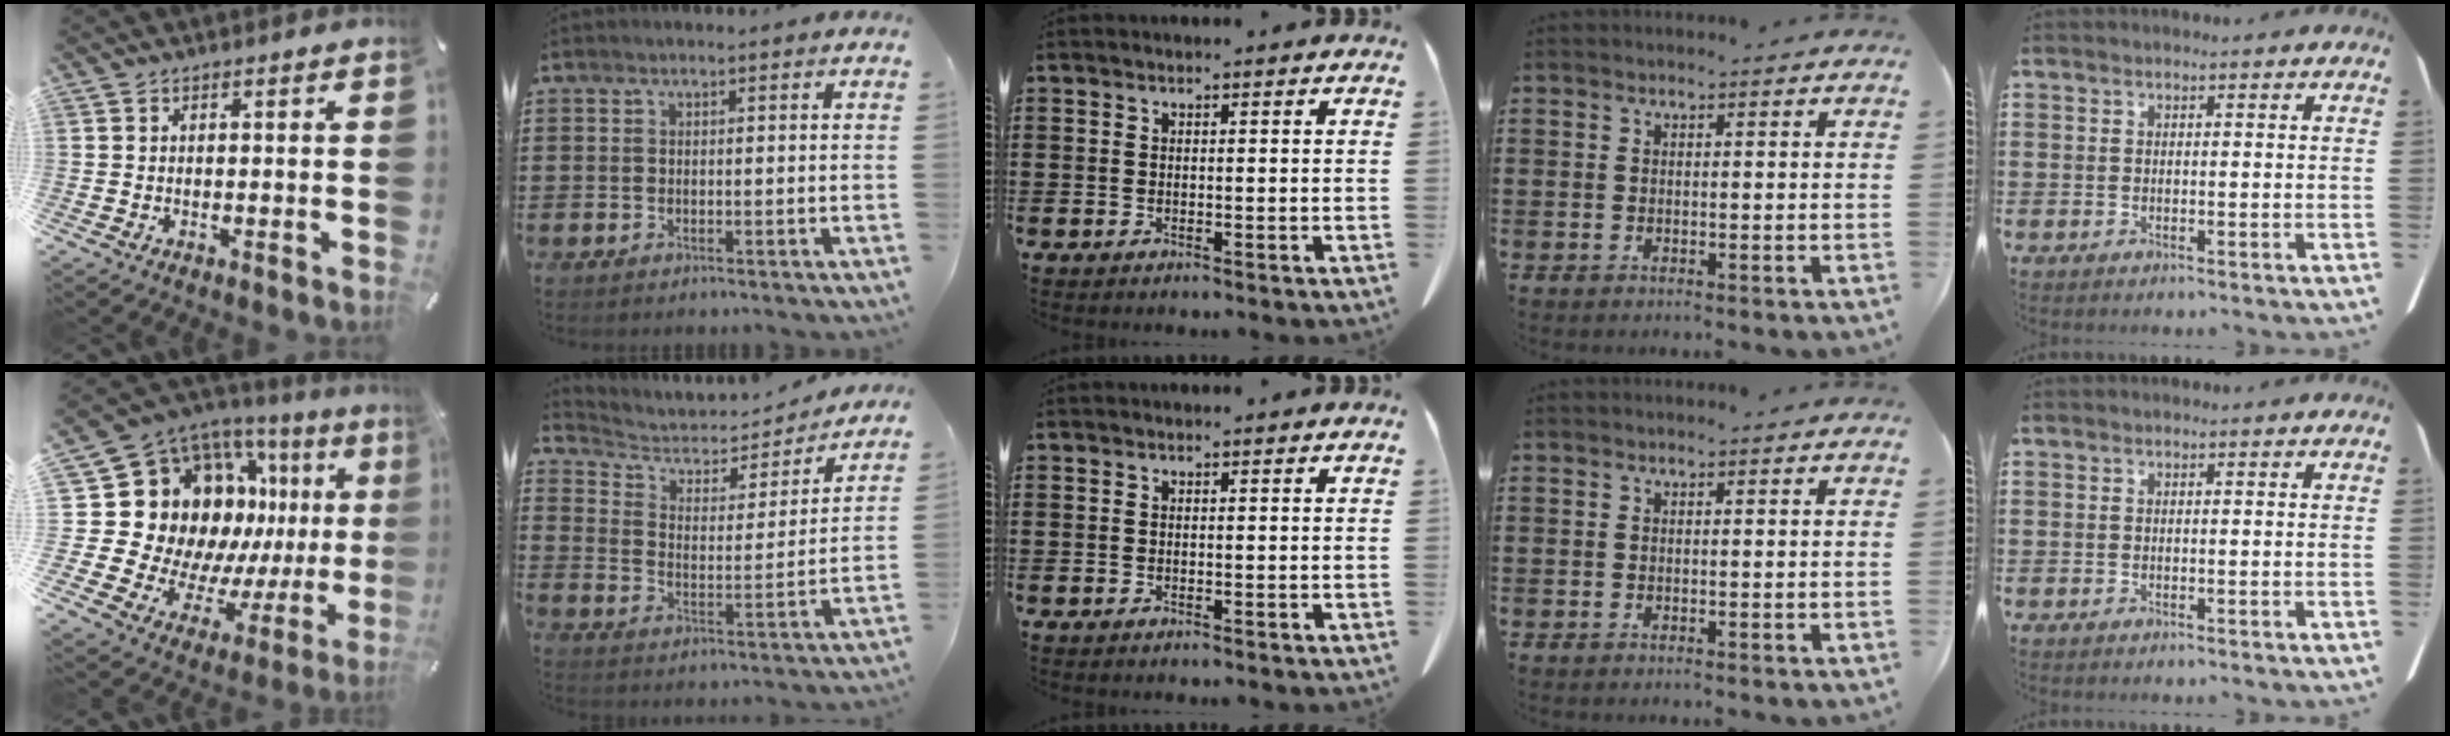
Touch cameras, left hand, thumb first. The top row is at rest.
{"thumb": {"total": 21.8, "force": [5.2, 16.5, 13.3], "torque": [-0.204, -0.097, 0.145]}, "index": {"total": 4.0, "force": [3.3, 2.0, 1.0], "torque": [-0.043, -0.020, 0.050]}}